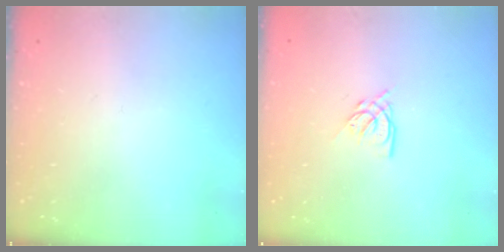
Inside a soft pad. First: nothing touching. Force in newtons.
{"total": 5.5, "press": 5.5, "slide": 0.5}